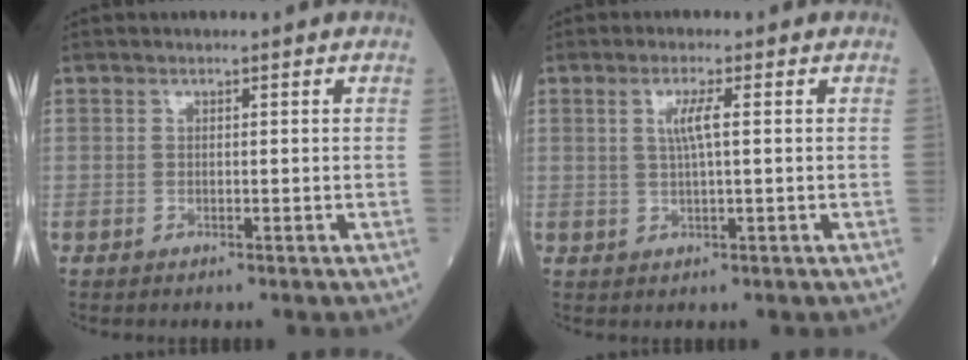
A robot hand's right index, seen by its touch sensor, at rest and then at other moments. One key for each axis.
{"total": 3.1, "fx": 0.7, "fy": -0.1, "fz": 3.0, "tx": -0.060, "ty": 0.001, "tz": 0.012}